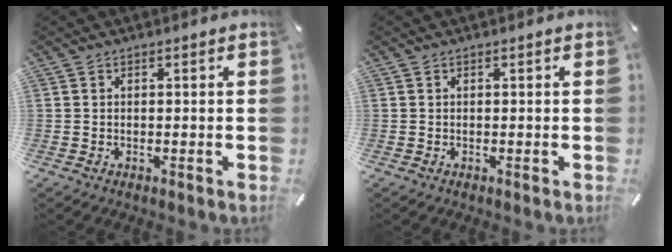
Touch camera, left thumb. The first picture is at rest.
{"total": 0.0}